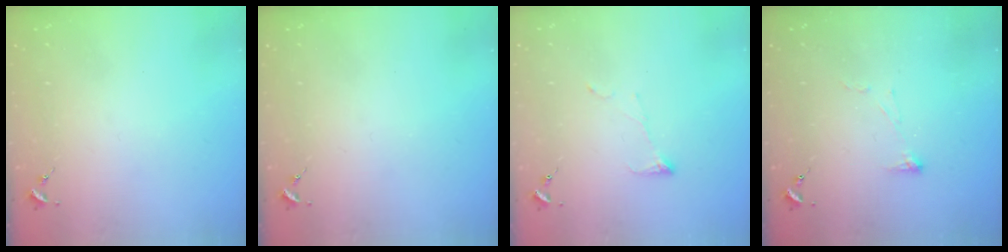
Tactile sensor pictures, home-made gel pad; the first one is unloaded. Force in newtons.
{"total": 0.0}
{"total": 5.5, "press": 5.5, "slide": 0.4}
{"total": 3.7, "press": 3.6, "slide": 0.6}